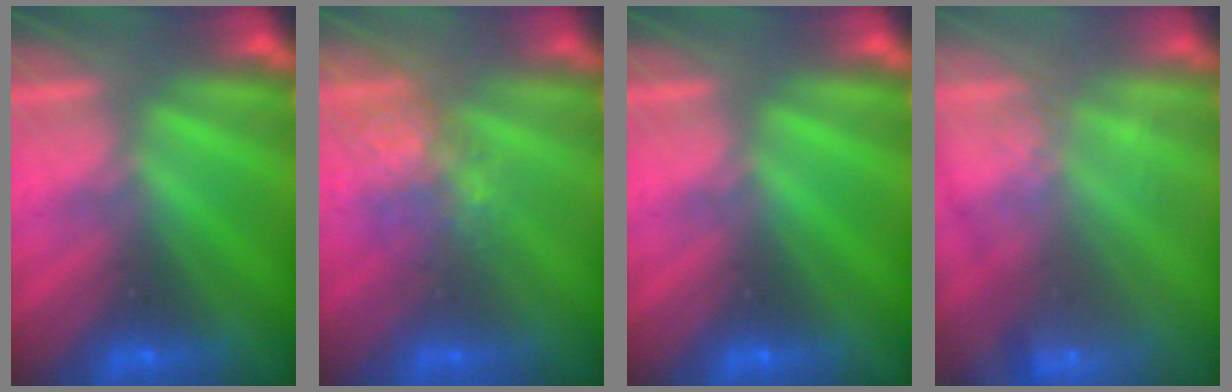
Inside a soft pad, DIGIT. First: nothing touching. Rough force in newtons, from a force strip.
{"total": 3.7}
{"total": 0.0}
{"total": 3.0}